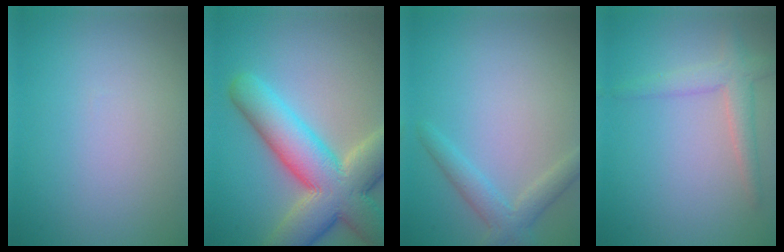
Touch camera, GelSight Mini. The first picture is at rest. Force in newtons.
{"total": 11.1, "press": 11.1, "slide": 1.0}
{"total": 2.6, "press": 2.6, "slide": 0.1}
{"total": 2.8, "press": 2.8, "slide": 0.1}